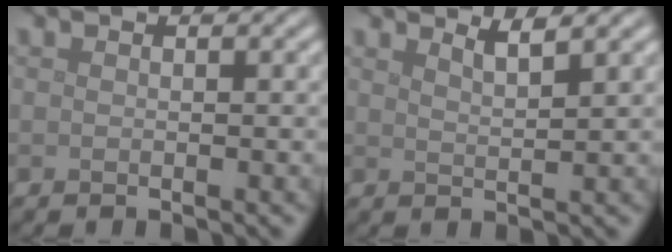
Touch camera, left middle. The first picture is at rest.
{"total": 2.0, "force": [1.6, 0.4, 1.1], "torque": [-0.005, 0.004, 0.023]}